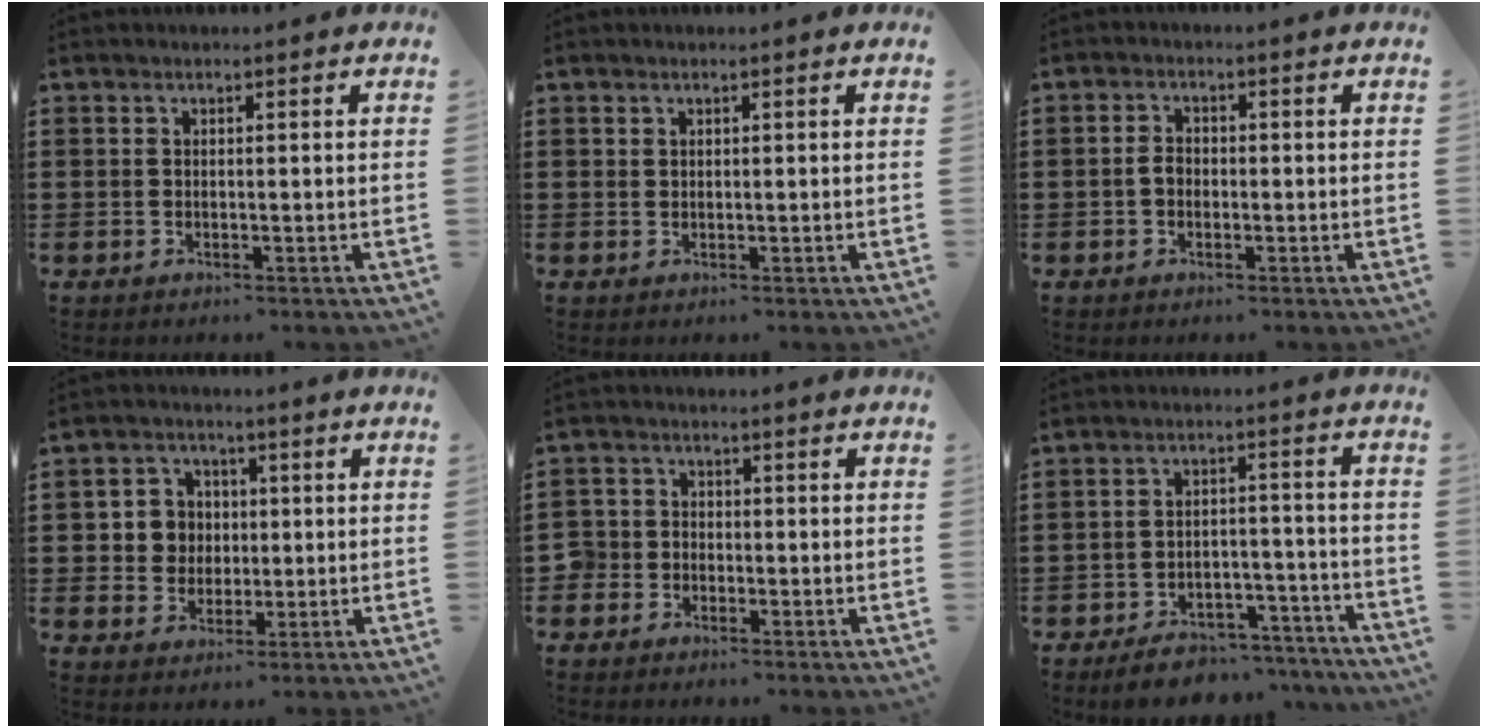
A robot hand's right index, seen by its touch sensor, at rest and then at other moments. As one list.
[{"total": 0.5, "force": [0.4, 0.3, 0.1], "torque": [-0.003, 0.001, 0.010]}, {"total": 2.0, "force": [-0.4, 1.4, 1.4], "torque": [-0.035, 0.001, -0.012]}, {"total": 5.1, "force": [0.4, 4.9, 1.4], "torque": [-0.050, 0.017, 0.005]}, {"total": 2.7, "force": [-1.5, 2.2, 0.1], "torque": [-0.021, 0.001, -0.038]}, {"total": 5.5, "force": [-5.1, 1.3, 1.5], "torque": [-0.021, 0.014, -0.097]}]